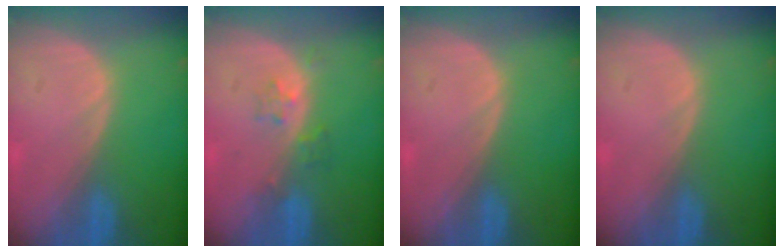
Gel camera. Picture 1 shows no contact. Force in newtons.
{"total": 2.6, "press": 2.6, "slide": 0.2}
{"total": 0.0}
{"total": 0.0}